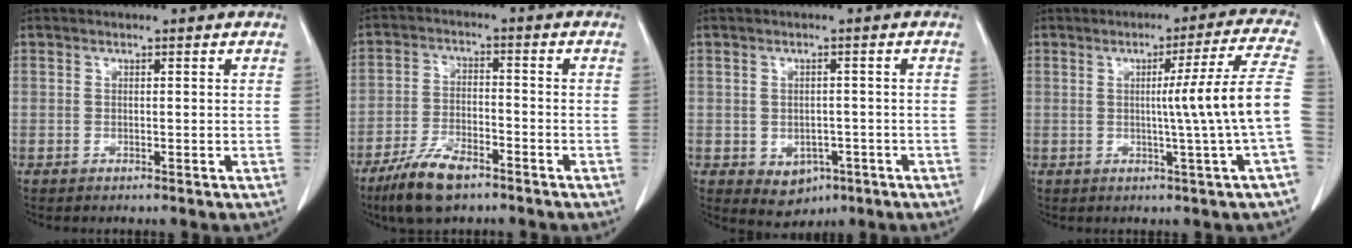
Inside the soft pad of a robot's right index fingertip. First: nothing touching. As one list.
[{"total": 8.7, "force": [-6.2, 2.8, 5.4], "torque": [-0.111, -0.012, -0.113]}, {"total": 4.6, "force": [-1.8, 3.5, 2.3], "torque": [-0.027, 0.001, -0.010]}, {"total": 10.7, "force": [-1.0, -2.6, 10.3], "torque": [-0.135, 0.001, -0.011]}]